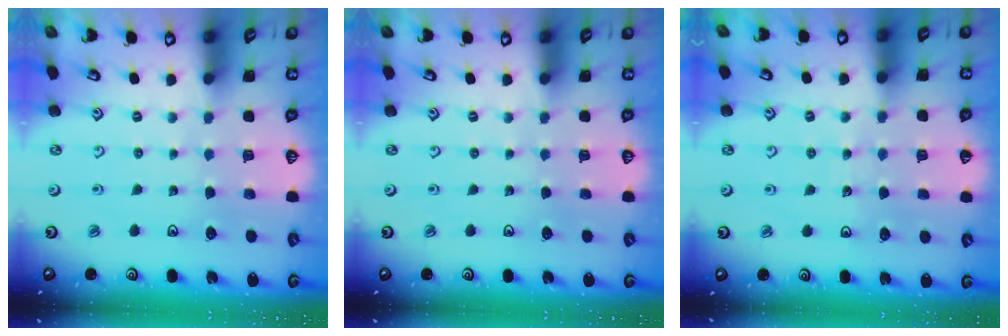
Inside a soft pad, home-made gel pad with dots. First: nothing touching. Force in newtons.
{"total": 0.0}
{"total": 5.8, "press": 5.7, "slide": 0.6}